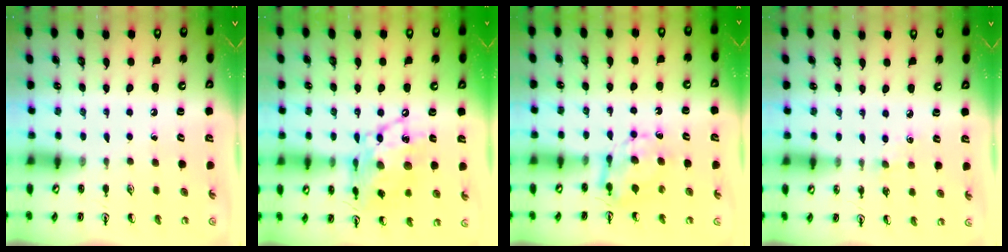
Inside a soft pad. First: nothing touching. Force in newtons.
{"total": 15.4, "press": 15.3, "slide": 1.3}
{"total": 6.8, "press": 6.8, "slide": 0.5}
{"total": 2.0, "press": 2.0, "slide": 0.3}